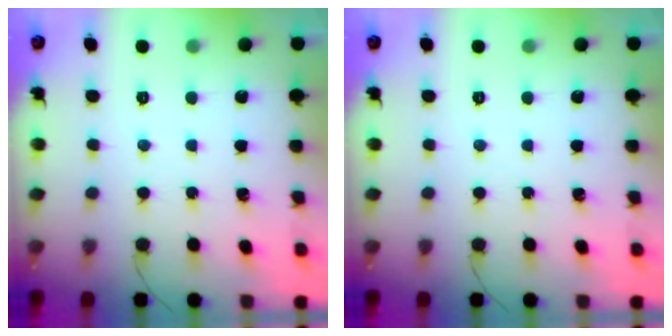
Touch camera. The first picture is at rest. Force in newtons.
{"total": 0.0}